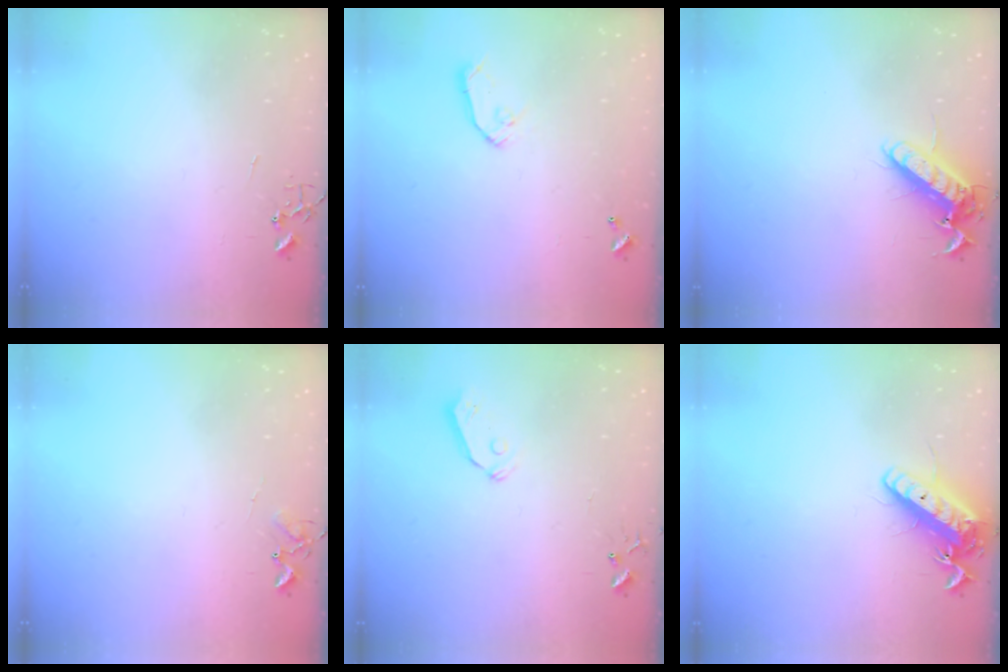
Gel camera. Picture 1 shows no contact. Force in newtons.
{"total": 7.3, "press": 7.3, "slide": 0.4}
{"total": 12.7, "press": 12.5, "slide": 2.1}
{"total": 6.1, "press": 6.0, "slide": 0.6}
{"total": 6.4, "press": 6.4, "slide": 0.6}
{"total": 14.1, "press": 13.9, "slide": 2.4}